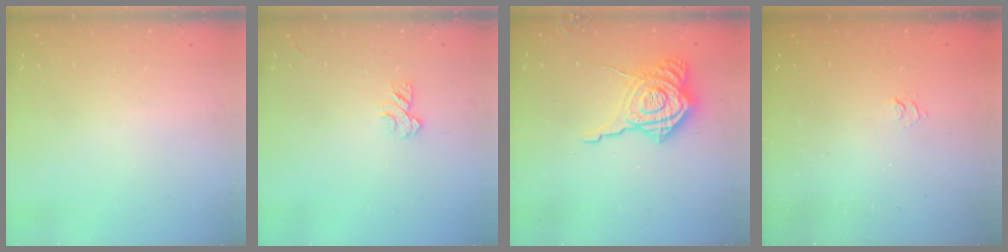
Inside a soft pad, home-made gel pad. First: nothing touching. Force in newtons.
{"total": 5.3, "press": 5.3, "slide": 0.5}
{"total": 15.0, "press": 15.0, "slide": 1.2}
{"total": 1.9, "press": 1.5, "slide": 1.3}